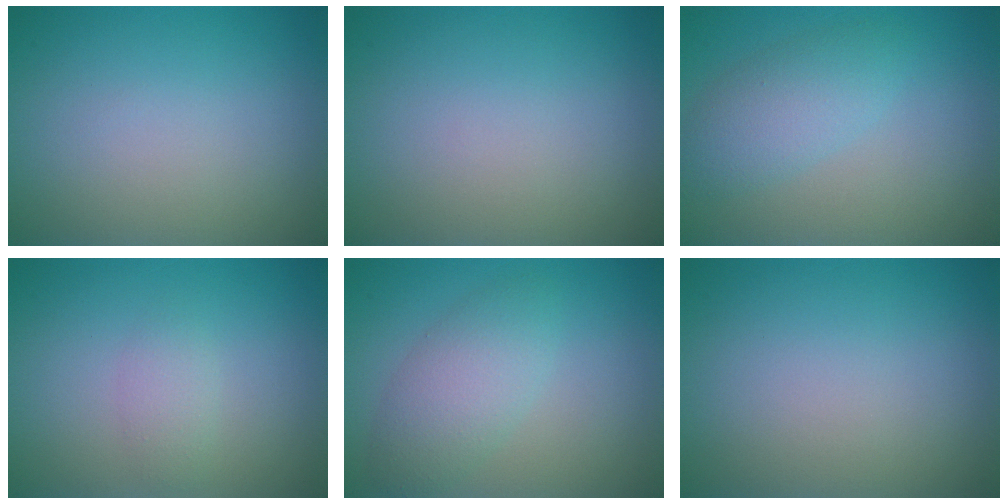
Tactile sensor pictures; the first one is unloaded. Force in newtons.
{"total": 0.0}
{"total": 3.3, "press": 3.3, "slide": 0.1}
{"total": 1.3, "press": 1.3, "slide": 0.0}
{"total": 3.5, "press": 3.5, "slide": 0.1}
{"total": 0.0}